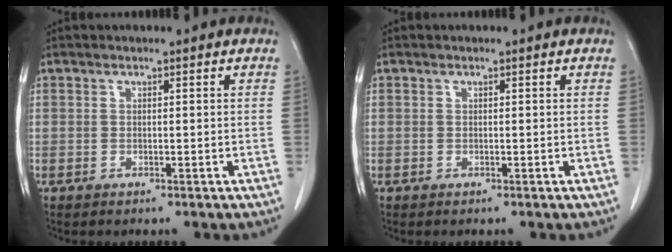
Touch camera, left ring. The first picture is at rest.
{"total": 0.0}